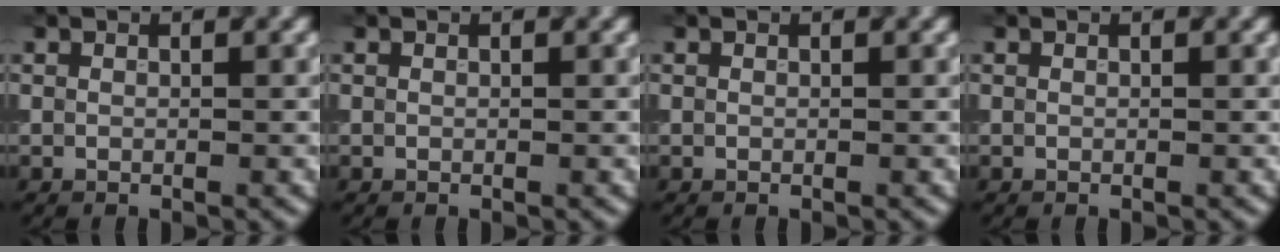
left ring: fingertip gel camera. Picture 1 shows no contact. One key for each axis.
{"total": 0.0}
{"total": 0.0}
{"total": 0.0}